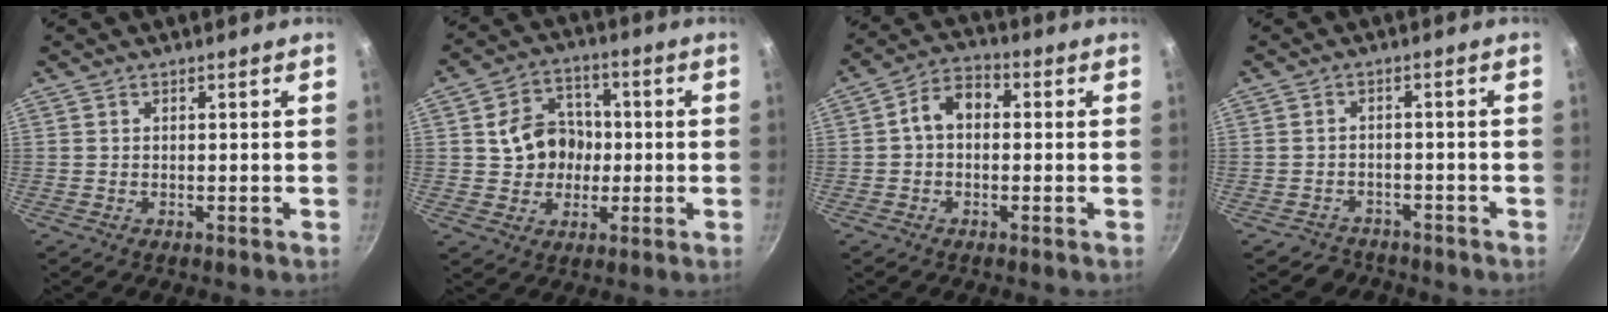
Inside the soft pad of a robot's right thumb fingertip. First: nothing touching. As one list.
[{"total": 10.4, "force": [0.2, 9.0, 5.3], "torque": [-0.053, 0.020, 0.000]}, {"total": 6.8, "force": [0.3, 4.9, 4.7], "torque": [-0.060, 0.023, -0.011]}, {"total": 4.2, "force": [-3.3, 2.6, -0.3], "torque": [0.025, 0.049, -0.052]}]